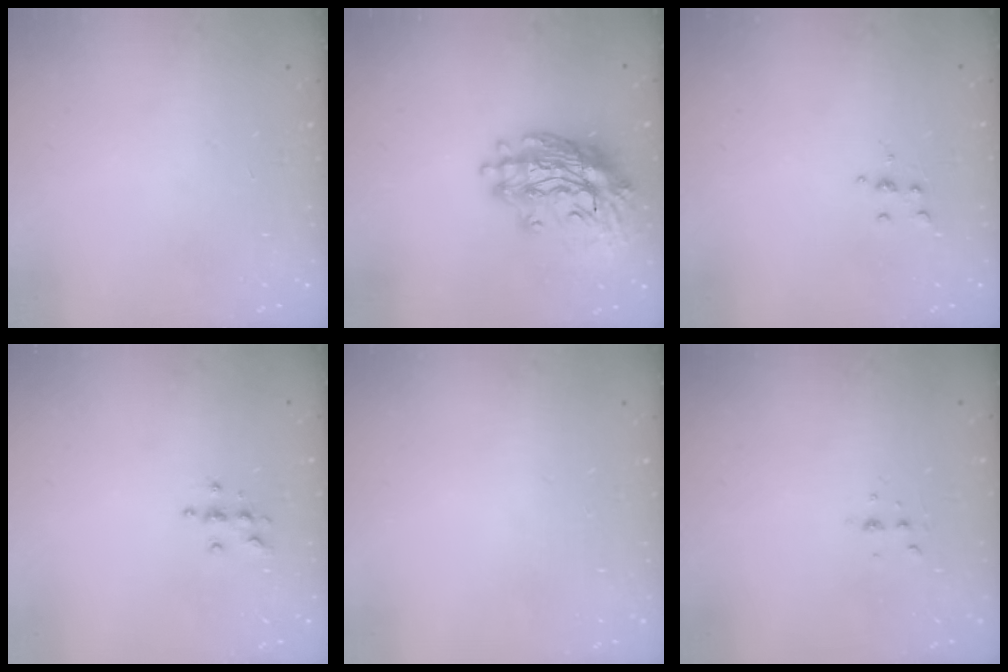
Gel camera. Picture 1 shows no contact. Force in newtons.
{"total": 18.1, "press": 17.6, "slide": 4.0}
{"total": 4.0, "press": 3.9, "slide": 0.9}
{"total": 3.9, "press": 3.9, "slide": 0.6}
{"total": 0.0}
{"total": 3.1, "press": 3.0, "slide": 0.9}